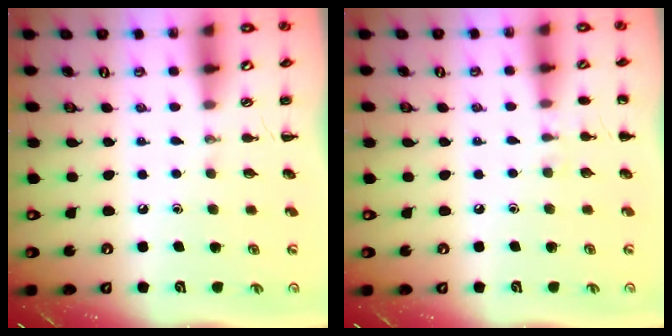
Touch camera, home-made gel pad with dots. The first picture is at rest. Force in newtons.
{"total": 5.0, "press": 4.8, "slide": 1.6}